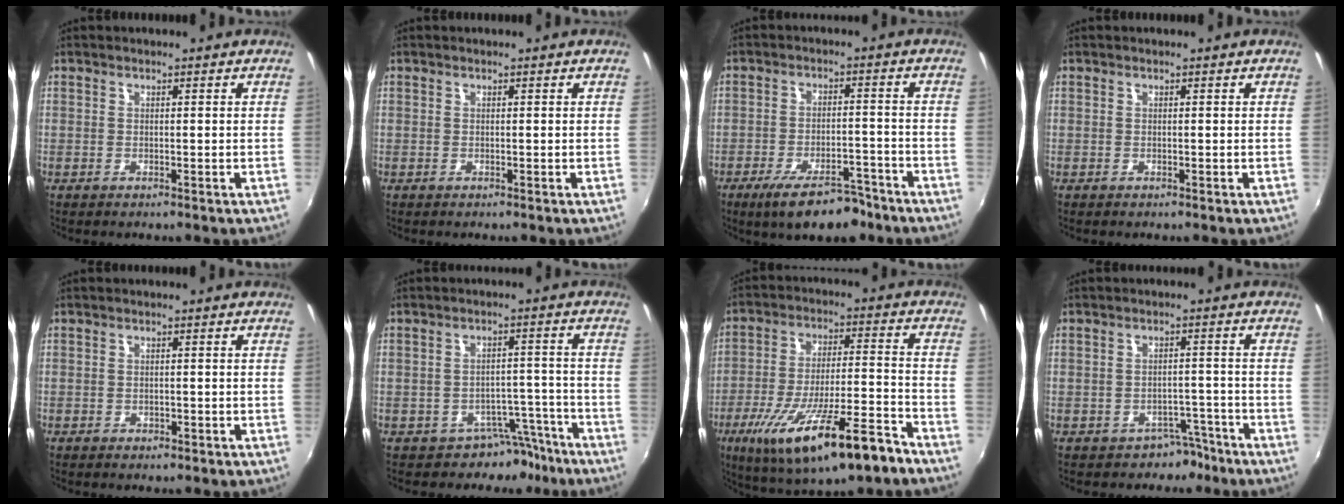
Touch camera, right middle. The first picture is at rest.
{"total": 0.0}
{"total": 10.5, "force": [-7.7, 3.6, 6.2], "torque": [-0.125, -0.009, -0.117]}
{"total": 0.0}
{"total": 1.8, "force": [-1.0, 1.2, 0.9], "torque": [-0.016, -0.007, -0.014]}
{"total": 6.6, "force": [-5.2, 4.0, 0.8], "torque": [-0.005, 0.032, -0.063]}
{"total": 20.3, "force": [-12.2, 4.6, 15.6], "torque": [-0.279, -0.046, -0.191]}
{"total": 4.2, "force": [-3.1, 2.8, 0.5], "torque": [-0.008, 0.020, -0.037]}